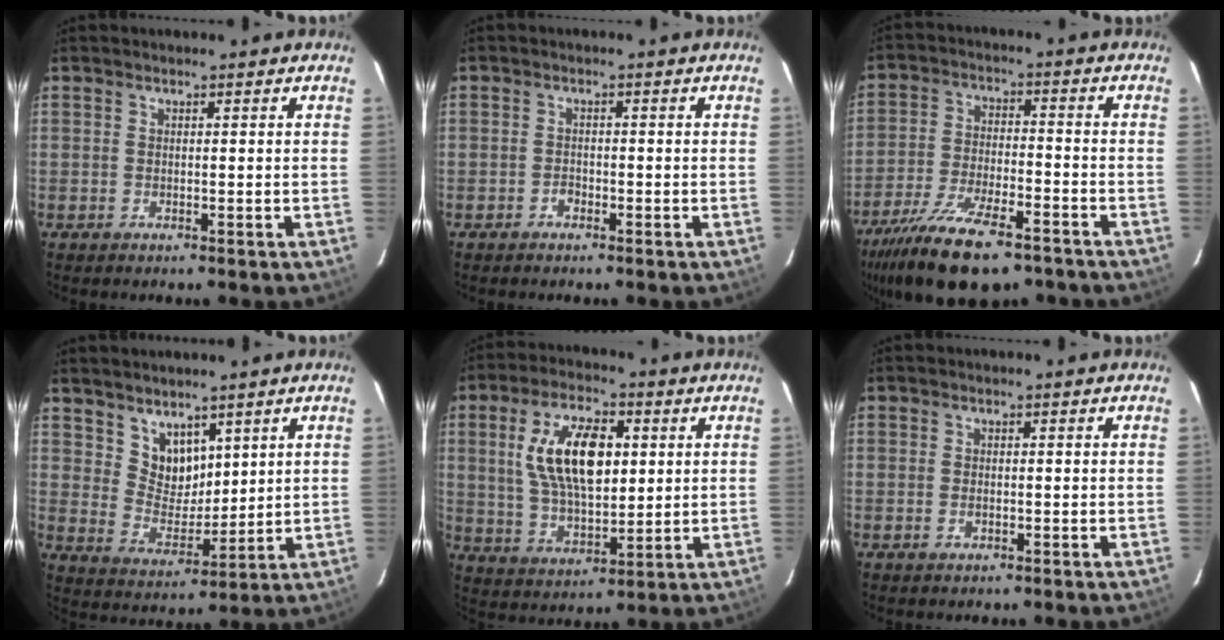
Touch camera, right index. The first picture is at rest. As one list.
[{"total": 1.3, "force": [-1.0, 0.8, 0.3], "torque": [-0.005, 0.001, -0.018]}, {"total": 18.1, "force": [-13.3, 5.9, 10.8], "torque": [-0.220, -0.043, -0.221]}, {"total": 7.0, "force": [4.9, 4.5, 2.1], "torque": [-0.029, -0.001, 0.102]}, {"total": 14.3, "force": [3.4, 6.7, 12.2], "torque": [-0.230, 0.010, 0.068]}, {"total": 1.2, "force": [-0.5, 0.8, 0.8], "torque": [-0.015, -0.001, -0.009]}]